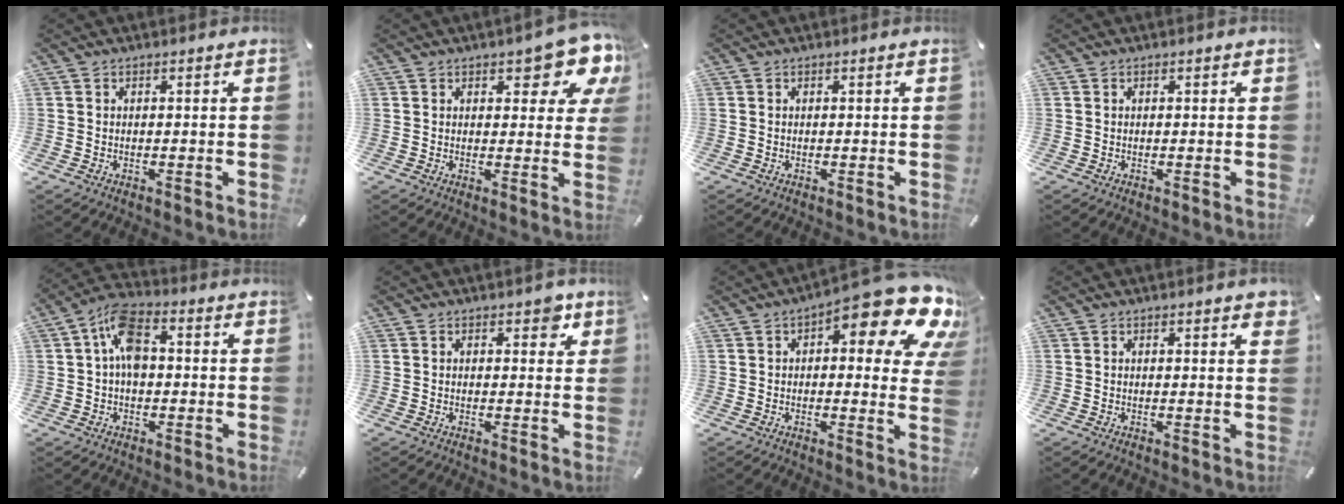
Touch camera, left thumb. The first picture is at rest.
{"total": 9.9, "force": [6.2, 4.3, 6.5], "torque": [-0.065, -0.039, 0.100]}
{"total": 0.0}
{"total": 0.0}
{"total": 9.1, "force": [0.4, 5.8, 7.0], "torque": [-0.131, 0.015, 0.008]}
{"total": 3.5, "force": [1.6, 2.1, 2.3], "torque": [-0.019, -0.002, 0.019]}
{"total": 17.1, "force": [9.0, 5.9, 13.3], "torque": [-0.175, -0.069, 0.146]}
{"total": 1.4, "force": [0.8, 0.3, 1.1], "torque": [-0.016, -0.001, 0.011]}